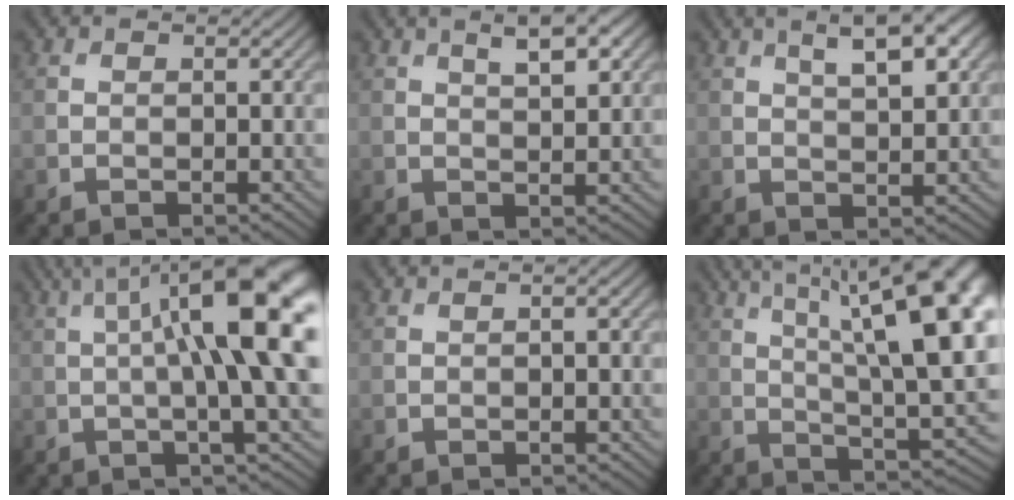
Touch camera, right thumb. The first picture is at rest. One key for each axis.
{"total": 5.1, "fx": 2.6, "fy": 1.5, "fz": 4.1, "tx": -0.066, "ty": 0.000, "tz": 0.043}
{"total": 7.5, "fx": 3.7, "fy": 2.3, "fz": 6.1, "tx": -0.093, "ty": 0.009, "tz": 0.059}
{"total": 15.2, "fx": 2.4, "fy": 3.7, "fz": 14.5, "tx": -0.198, "ty": 0.022, "tz": 0.043}
{"total": 1.1, "fx": 0.0, "fy": 0.2, "fz": 1.1, "tx": -0.018, "ty": 0.003, "tz": 0.000}
{"total": 19.0, "fx": 6.5, "fy": 6.2, "fz": 16.8, "tx": -0.235, "ty": 0.047, "tz": 0.100}